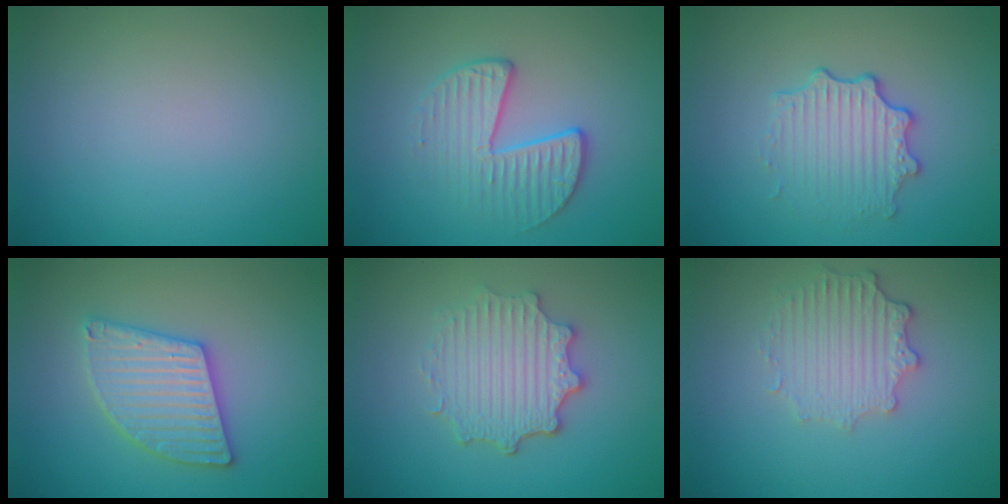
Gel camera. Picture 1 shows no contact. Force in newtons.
{"total": 3.5, "press": 2.9, "slide": 2.0}
{"total": 3.4, "press": 2.7, "slide": 2.1}
{"total": 5.2, "press": 5.2, "slide": 0.5}
{"total": 4.8, "press": 3.7, "slide": 3.0}
{"total": 3.5, "press": 2.8, "slide": 2.0}